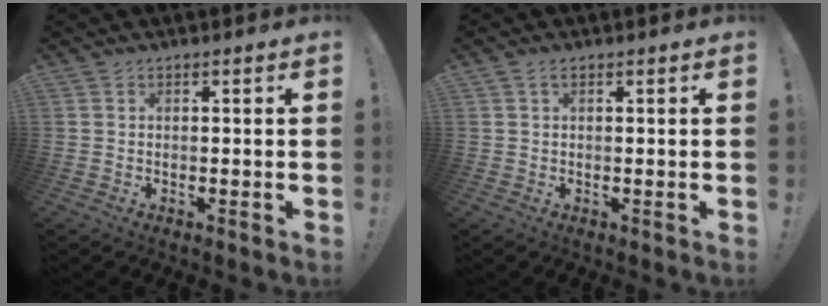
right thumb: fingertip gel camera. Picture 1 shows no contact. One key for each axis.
{"total": 1.0, "fx": 0.5, "fy": 0.5, "fz": 0.8, "tx": -0.015, "ty": 0.002, "tz": 0.008}